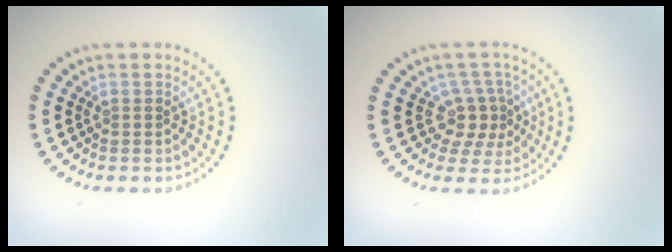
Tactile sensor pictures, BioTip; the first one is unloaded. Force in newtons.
{"total": 3.0, "press": 2.2, "slide": 2.1}